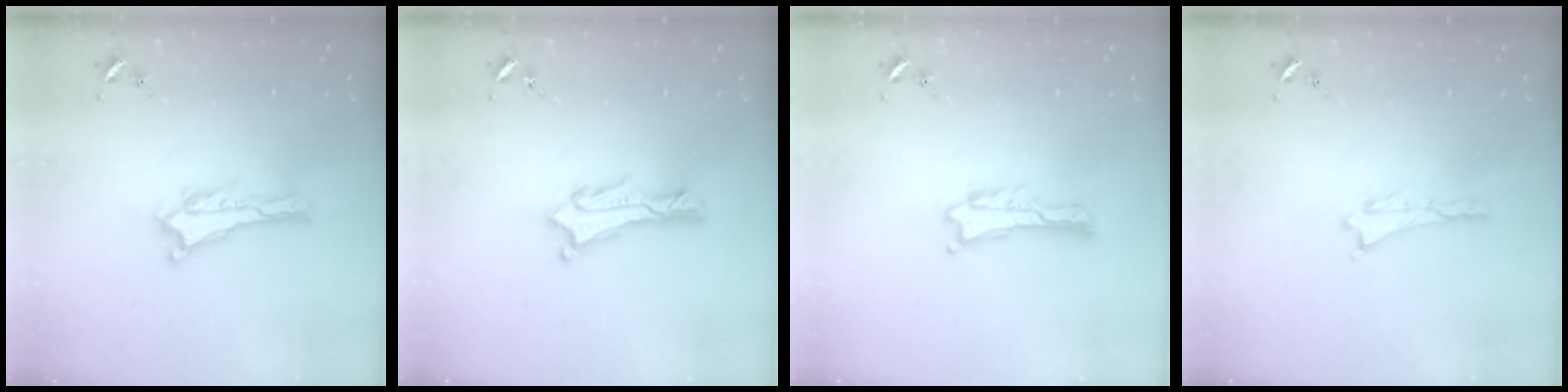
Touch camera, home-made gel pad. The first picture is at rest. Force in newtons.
{"total": 1.3, "press": 1.3, "slide": 0.1}
{"total": 0.0}
{"total": 0.0}